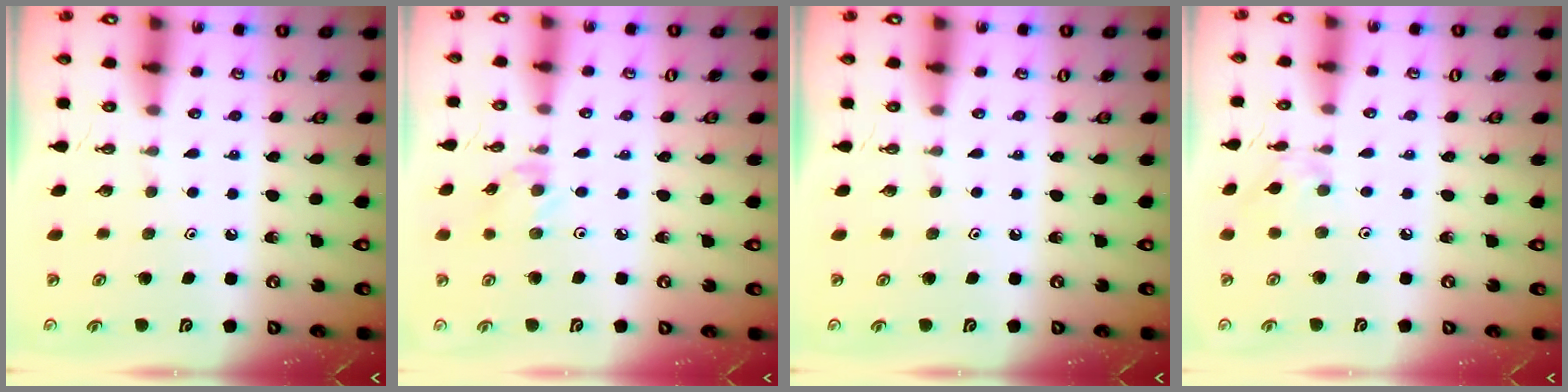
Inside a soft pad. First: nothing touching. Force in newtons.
{"total": 4.1, "press": 4.1, "slide": 0.6}
{"total": 0.0}
{"total": 1.4, "press": 1.3, "slide": 0.2}